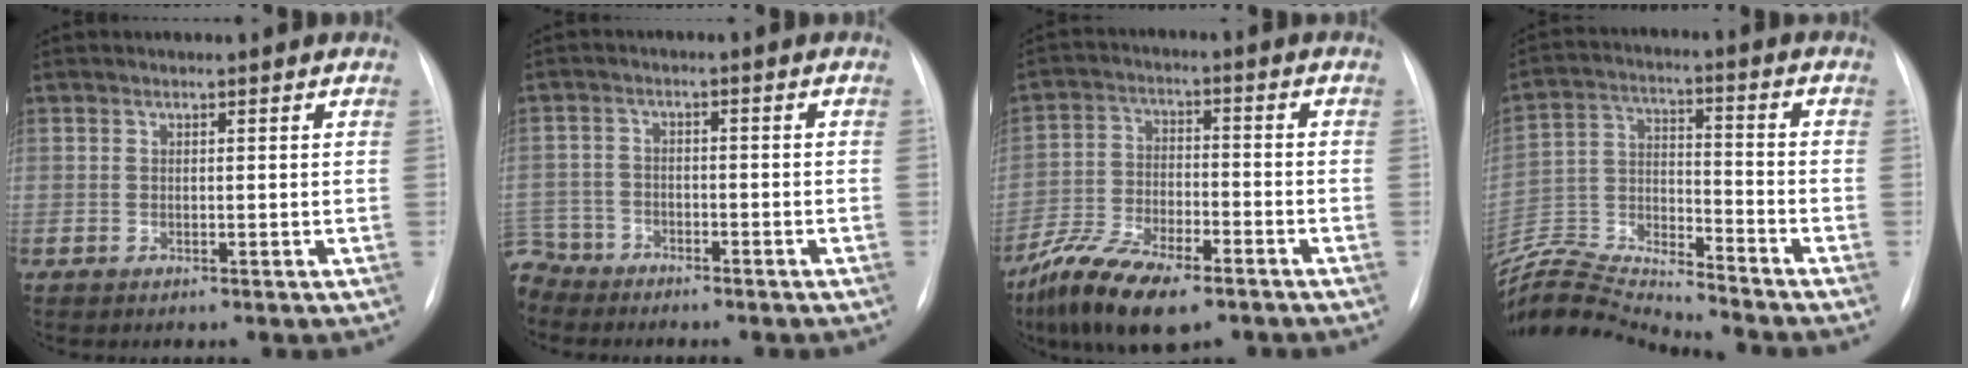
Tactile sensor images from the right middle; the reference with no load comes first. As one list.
[{"total": 7.3, "force": [-6.2, 3.8, 0.4], "torque": [-0.017, 0.002, -0.116]}, {"total": 13.0, "force": [-9.0, 4.5, 8.3], "torque": [-0.157, -0.016, -0.164]}, {"total": 16.5, "force": [-16.1, -0.6, 3.5], "torque": [-0.073, 0.017, -0.291]}]